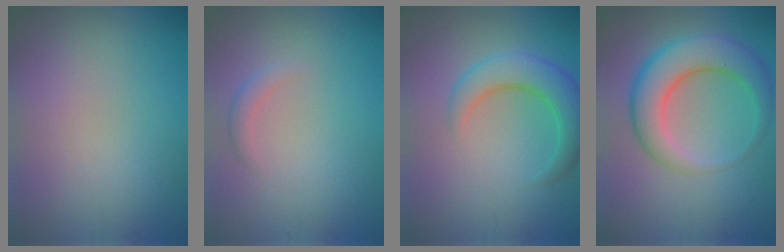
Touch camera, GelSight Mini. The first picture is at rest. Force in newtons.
{"total": 1.2, "press": 1.2, "slide": 0.1}
{"total": 5.0, "press": 5.0, "slide": 0.3}
{"total": 7.0, "press": 7.0, "slide": 0.3}